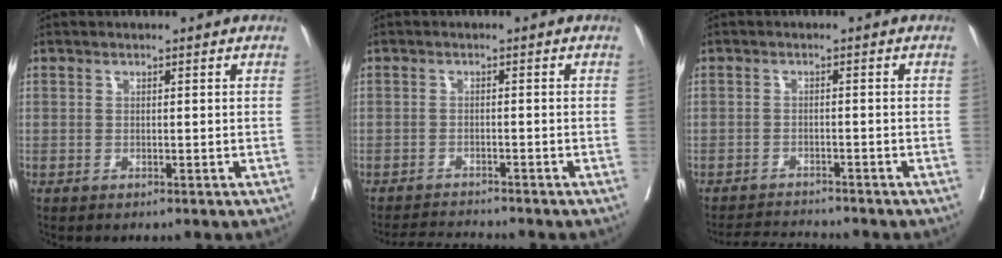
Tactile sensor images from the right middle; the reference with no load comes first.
{"total": 3.7, "force": [-3.6, -0.7, 0.1], "torque": [-0.001, -0.017, -0.063]}
{"total": 4.4, "force": [-4.4, -0.4, 0.2], "torque": [-0.002, -0.014, -0.075]}